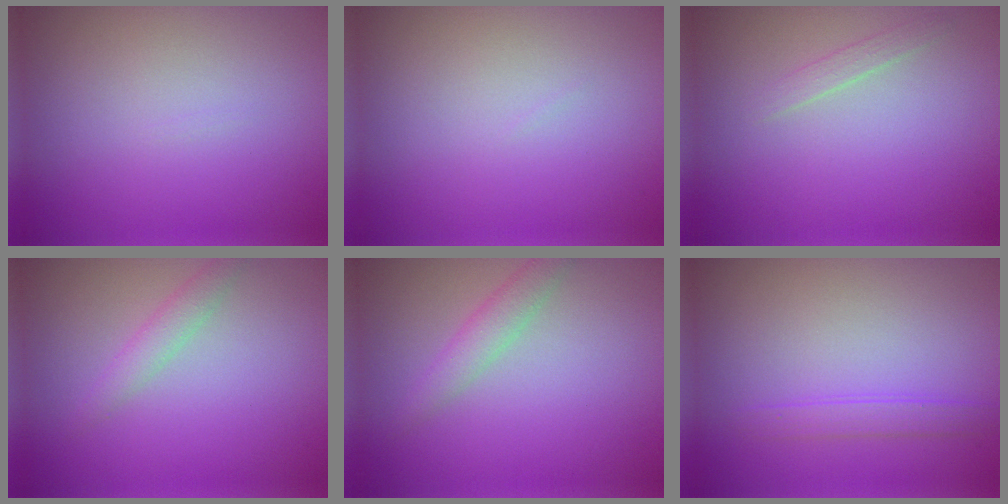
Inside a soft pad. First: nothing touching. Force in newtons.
{"total": 0.0}
{"total": 0.9, "press": 0.9, "slide": 0.0}
{"total": 1.6, "press": 1.6, "slide": 0.0}
{"total": 2.0, "press": 2.0, "slide": 0.0}
{"total": 1.5, "press": 1.5, "slide": 0.2}